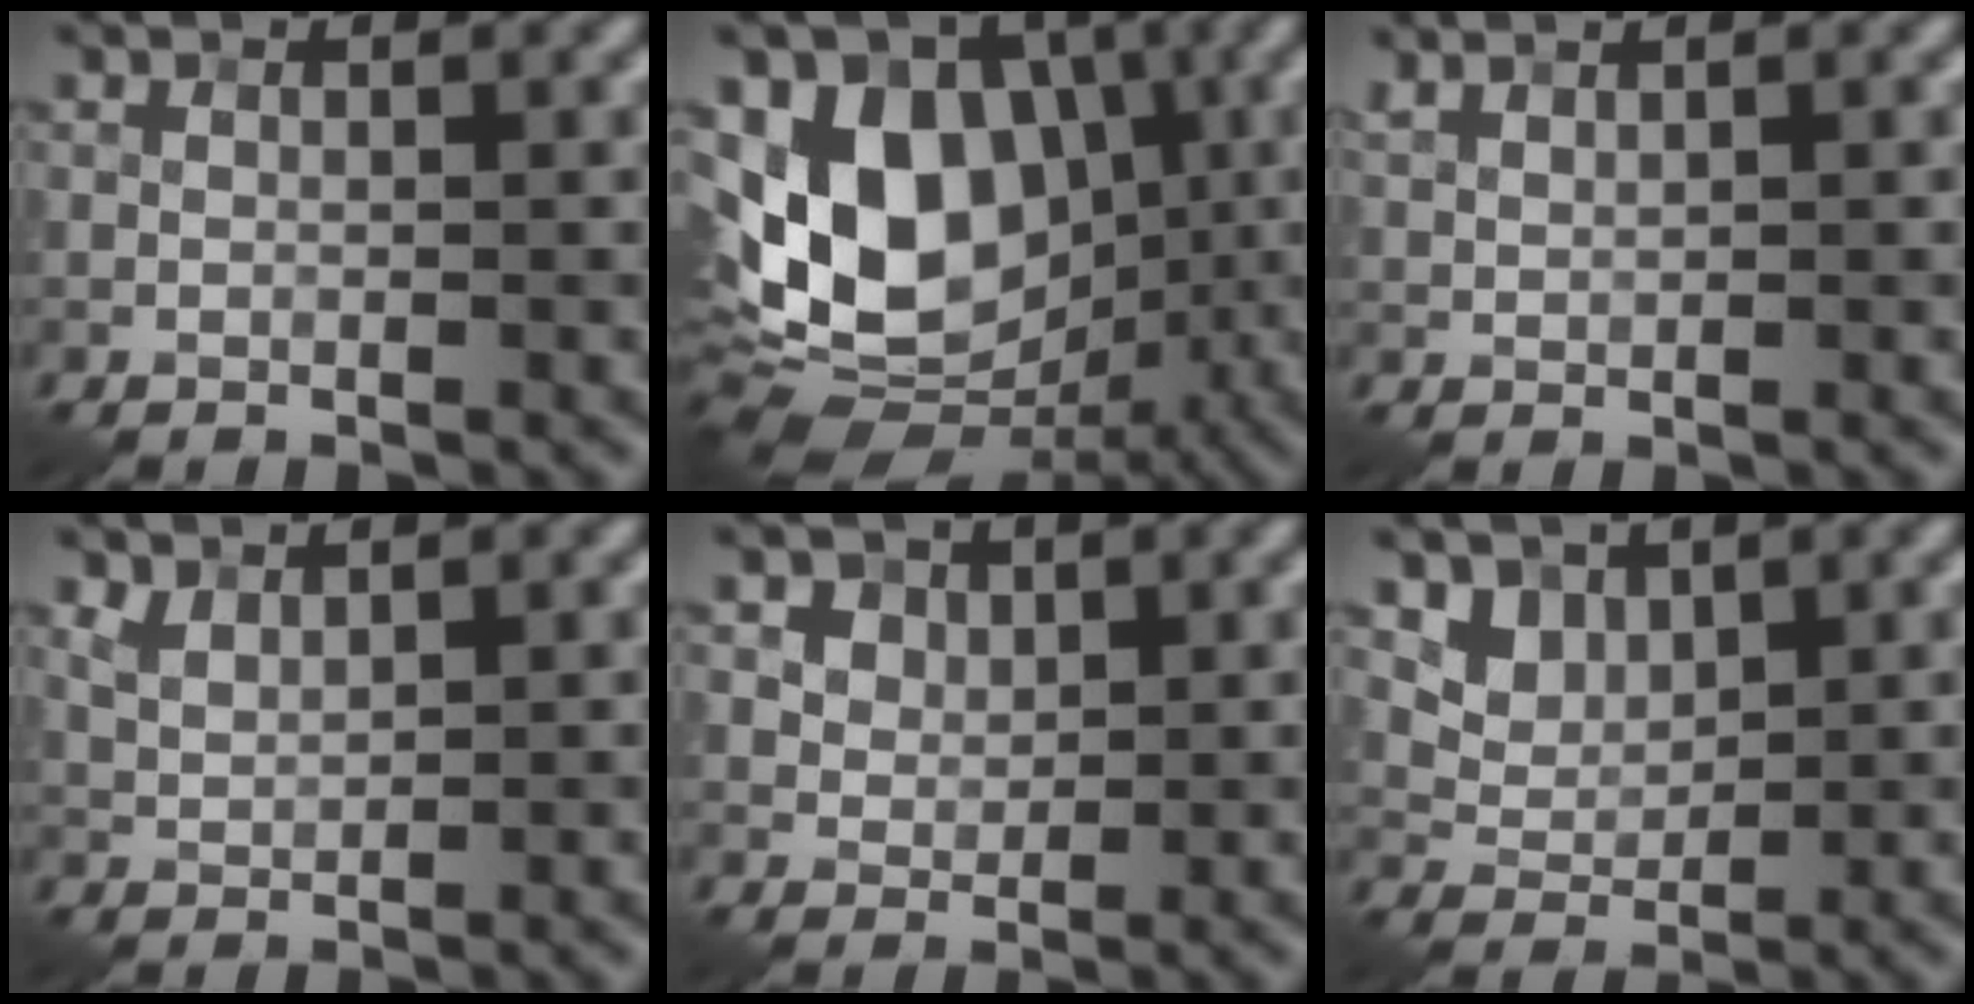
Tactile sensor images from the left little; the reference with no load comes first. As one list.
[{"total": 11.8, "force": [-0.8, 8.3, 8.4], "torque": [-0.141, 0.006, -0.030]}, {"total": 1.2, "force": [1.1, -0.2, 0.5], "torque": [-0.020, -0.002, 0.031]}, {"total": 1.4, "force": [1.3, 0.1, 0.6], "torque": [-0.025, -0.006, 0.035]}, {"total": 4.4, "force": [2.7, 2.8, 2.0], "torque": [-0.052, -0.002, 0.047]}, {"total": 3.1, "force": [2.2, 1.9, 1.1], "torque": [-0.037, -0.028, 0.070]}]